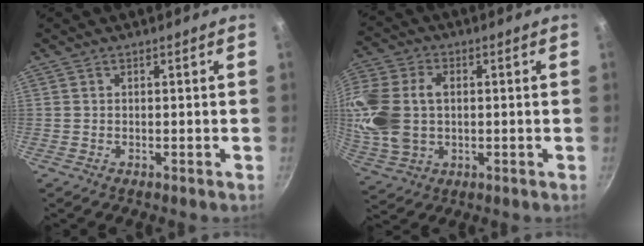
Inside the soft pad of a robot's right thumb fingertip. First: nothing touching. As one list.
[{"total": 16.5, "force": [1.3, 11.7, 11.5], "torque": [-0.250, 0.016, 0.028]}]